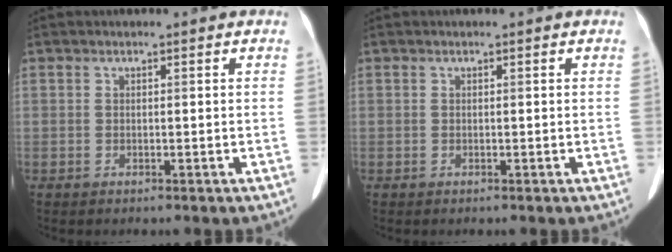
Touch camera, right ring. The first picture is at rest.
{"total": 0.0}